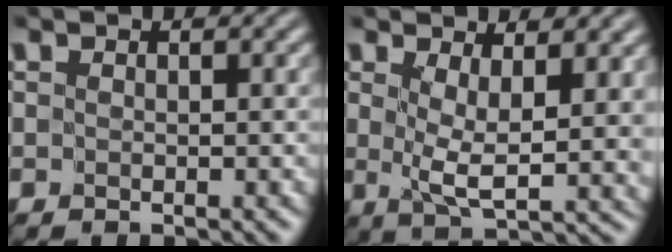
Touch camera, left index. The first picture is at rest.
{"total": 5.1, "force": [1.7, 1.7, 4.5], "torque": [-0.084, -0.015, 0.033]}